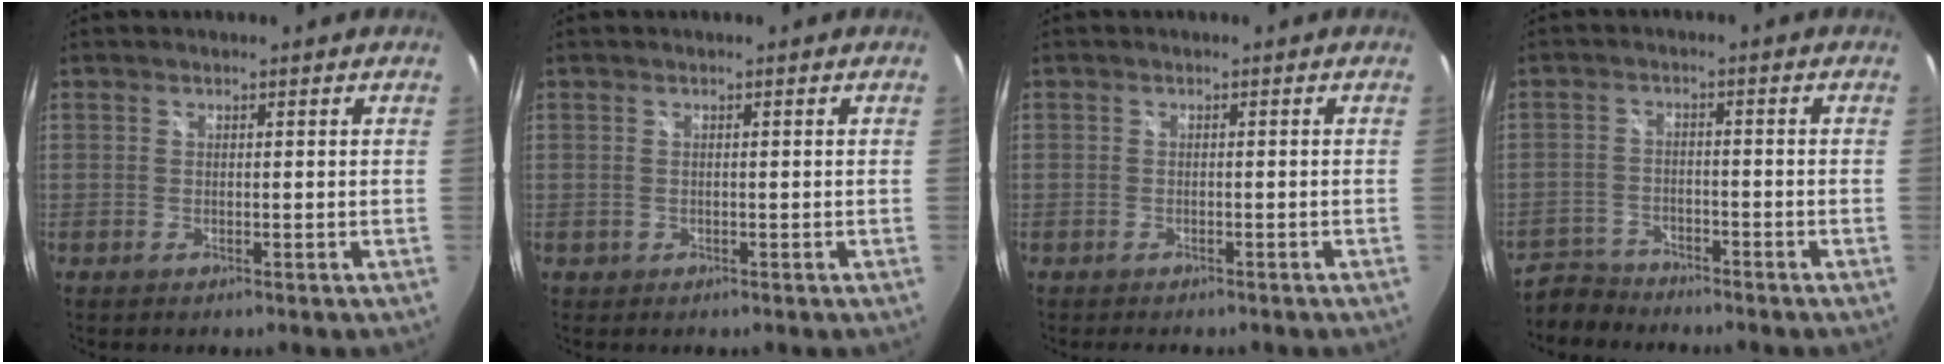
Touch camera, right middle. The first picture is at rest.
{"total": 0.5, "force": [-0.2, 0.5, 0.1], "torque": [0.001, -0.003, -0.003]}
{"total": 1.9, "force": [-1.6, 0.8, 0.4], "torque": [-0.010, 0.001, -0.025]}
{"total": 6.3, "force": [-5.8, 2.5, 0.8], "torque": [-0.036, 0.002, -0.107]}